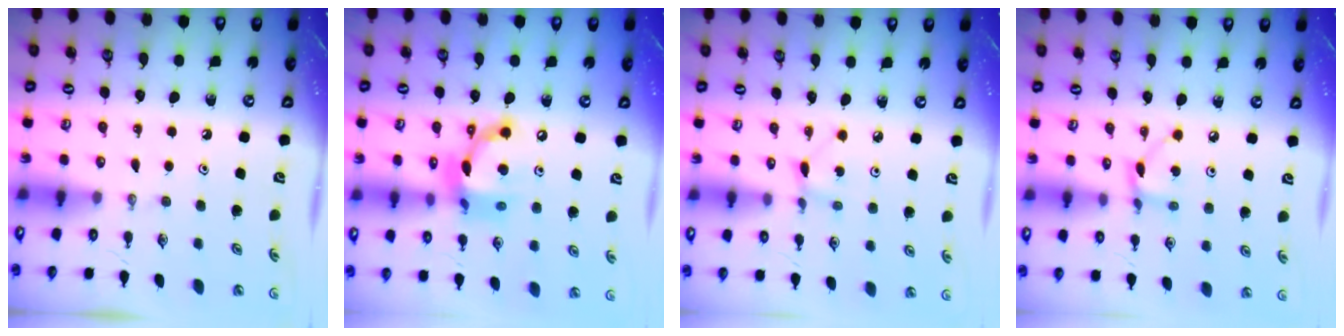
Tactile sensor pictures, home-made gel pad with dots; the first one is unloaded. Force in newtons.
{"total": 14.0, "press": 13.9, "slide": 1.3}
{"total": 1.5, "press": 1.5, "slide": 0.2}
{"total": 3.6, "press": 3.6, "slide": 0.2}